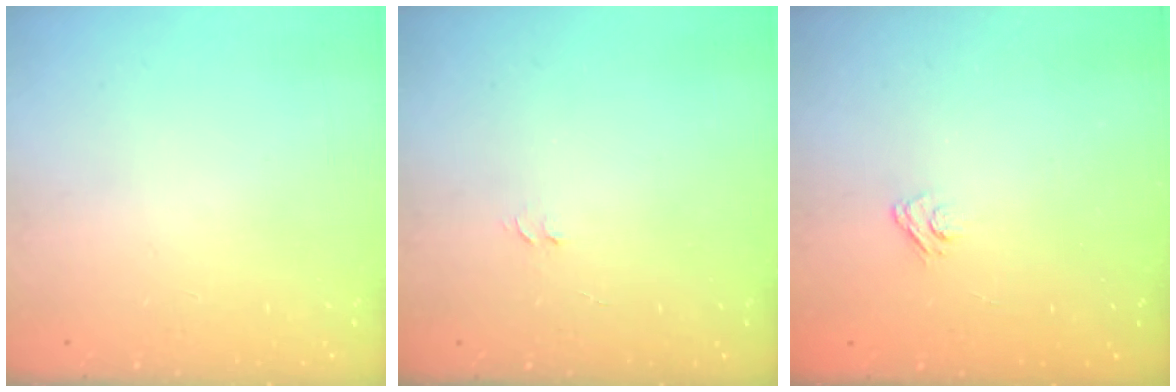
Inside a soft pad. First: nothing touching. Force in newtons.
{"total": 3.5, "press": 3.5, "slide": 0.3}
{"total": 3.1, "press": 2.8, "slide": 1.3}